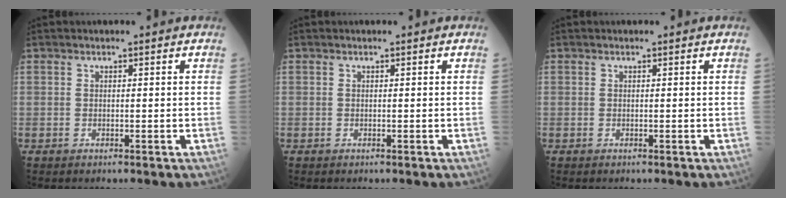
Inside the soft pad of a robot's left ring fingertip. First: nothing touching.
{"total": 0.0}
{"total": 0.0}